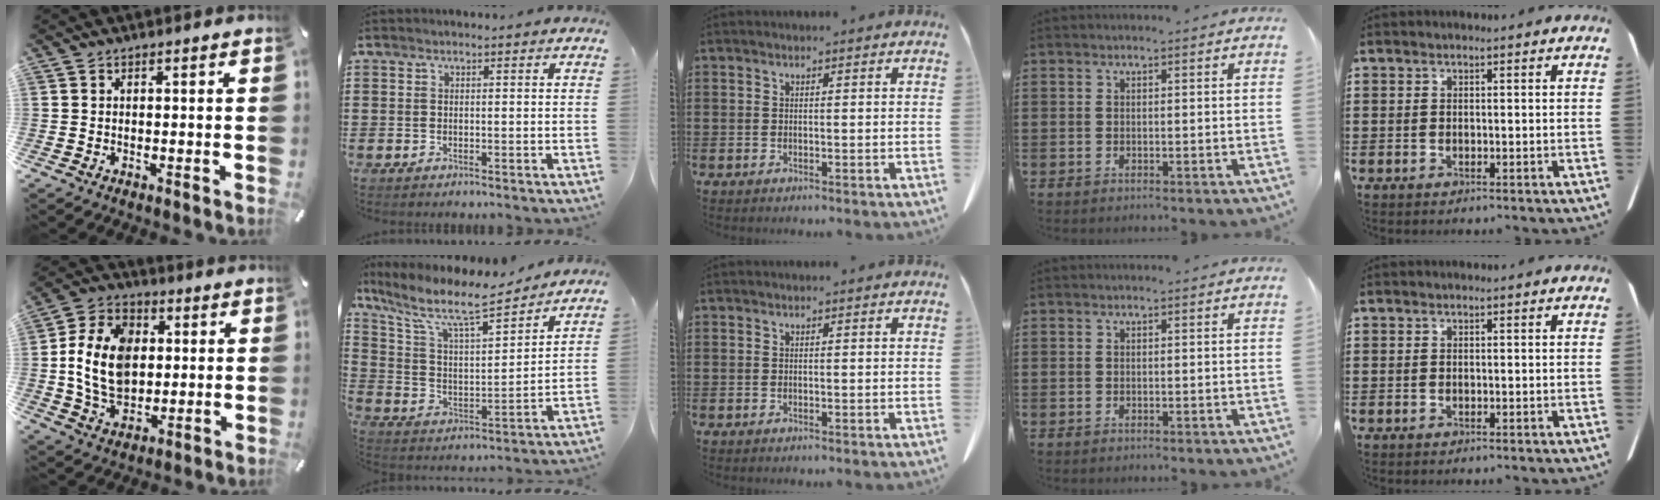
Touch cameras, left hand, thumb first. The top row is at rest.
{"thumb": {"total": 14.9, "force": [0.5, 11.3, 9.7], "torque": [-0.217, 0.014, 0.008]}, "index": {"total": 10.0, "force": [7.7, 2.1, 5.9], "torque": [-0.148, -0.043, 0.128]}}